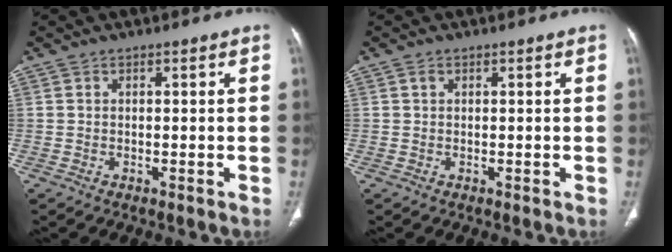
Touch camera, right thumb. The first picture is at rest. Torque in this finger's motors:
{"motor_torque": [-0.01, -0.08, 0.07, 0.36, -0.01]}